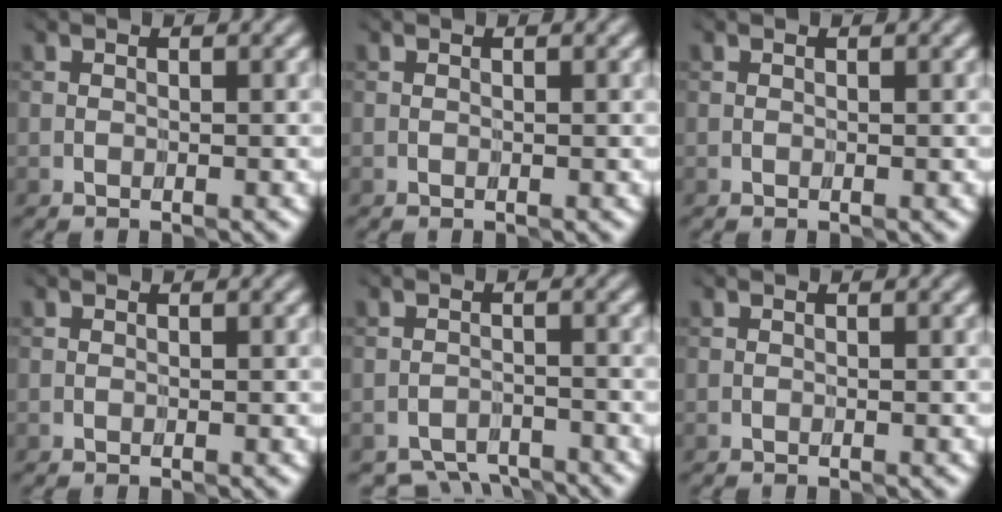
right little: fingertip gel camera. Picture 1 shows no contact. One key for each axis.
{"total": 0.0}
{"total": 0.0}
{"total": 0.0}
{"total": 4.7, "fx": -4.5, "fy": 1.2, "fz": 0.7, "tx": -0.008, "ty": -0.013, "tz": -0.075}
{"total": 0.0}